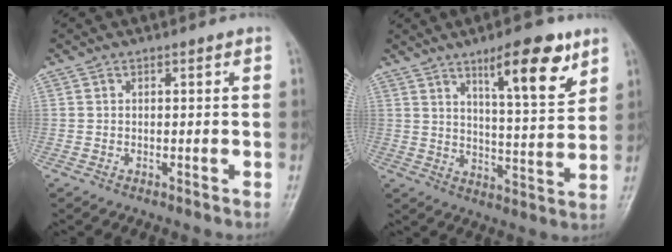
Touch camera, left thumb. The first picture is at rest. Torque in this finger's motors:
{"motor_torque": [0.11, 0.00, -0.59, -0.19, 0.02]}